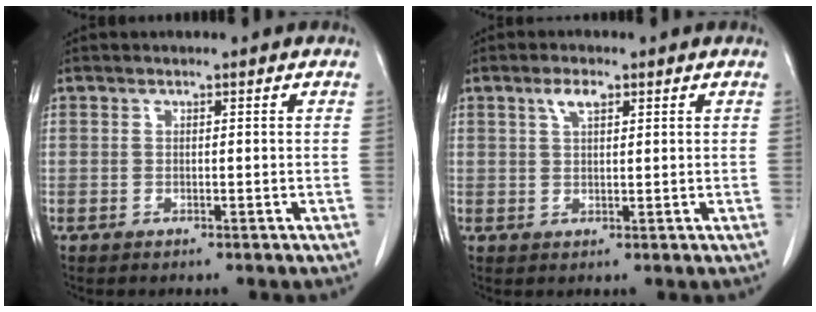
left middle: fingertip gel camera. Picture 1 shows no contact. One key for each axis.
{"total": 2.6, "fx": 1.4, "fy": 1.0, "fz": 2.0, "tx": -0.042, "ty": 0.005, "tz": 0.029}